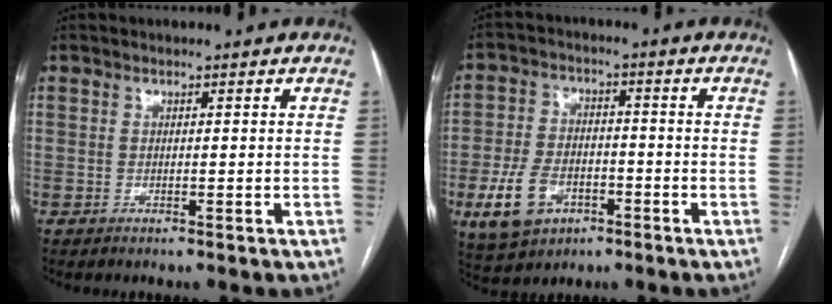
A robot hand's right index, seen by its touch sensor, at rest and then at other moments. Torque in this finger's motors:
{"motor_torque": [-0.19, -0.20, -0.52, -0.21]}